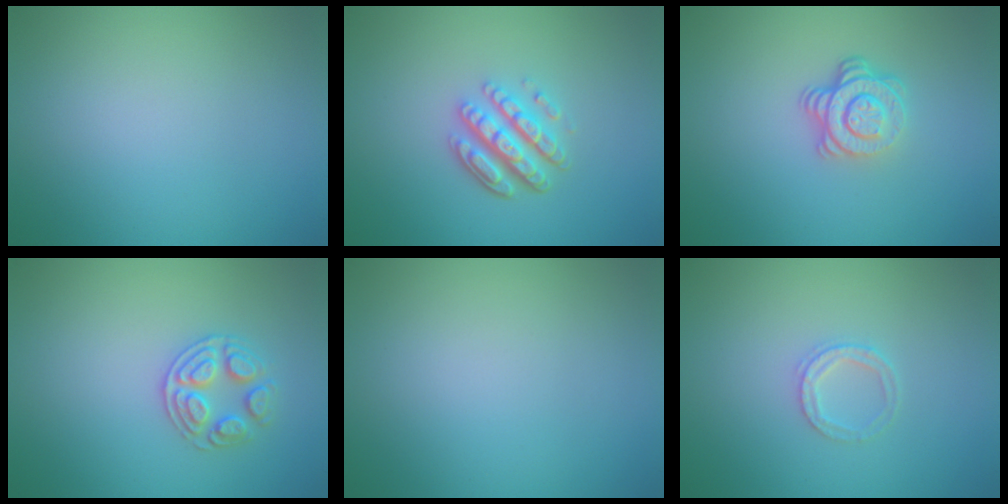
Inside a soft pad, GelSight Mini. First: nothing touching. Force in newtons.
{"total": 4.4, "press": 3.3, "slide": 2.9}
{"total": 3.9, "press": 2.7, "slide": 2.8}
{"total": 2.5, "press": 2.4, "slide": 0.6}
{"total": 0.0}
{"total": 1.6, "press": 1.6, "slide": 0.2}